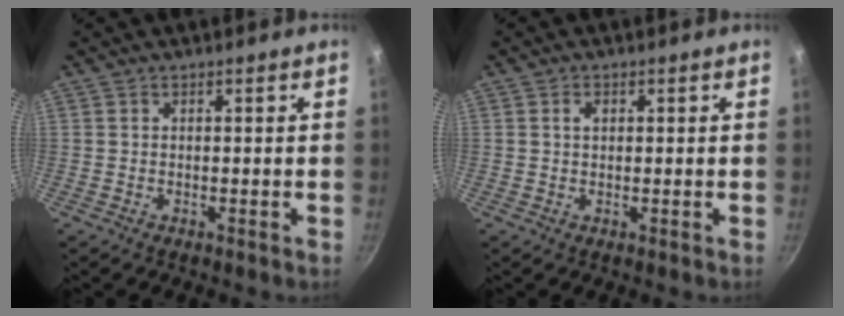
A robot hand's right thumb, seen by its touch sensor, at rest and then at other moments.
{"total": 1.6, "force": [0.5, 1.1, 1.0], "torque": [-0.012, 0.004, 0.008]}